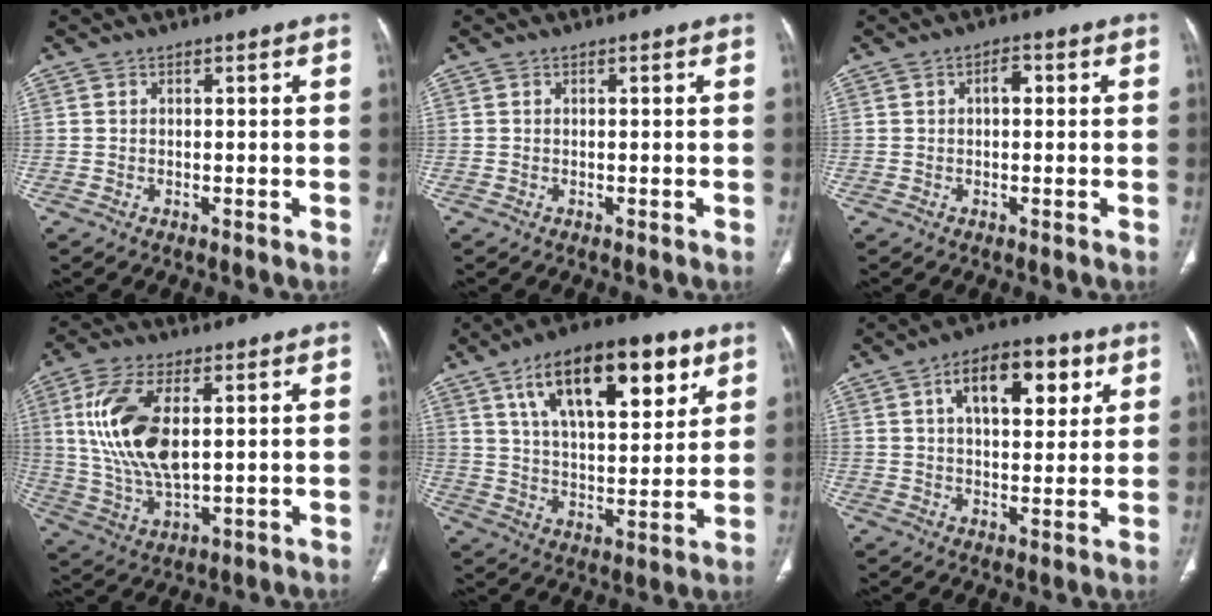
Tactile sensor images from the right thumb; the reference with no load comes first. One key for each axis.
{"total": 0.0}
{"total": 2.3, "fx": 0.3, "fy": 1.3, "fz": 1.8, "tx": -0.026, "ty": 0.009, "tz": 0.002}
{"total": 15.3, "fx": 3.1, "fy": 7.2, "fz": 13.1, "tx": -0.266, "ty": -0.015, "tz": 0.066}
{"total": 21.8, "fx": 10.5, "fy": 9.5, "fz": 16.5, "tx": -0.226, "ty": -0.028, "tz": 0.176}
{"total": 14.1, "fx": 5.5, "fy": 7.2, "fz": 10.8, "tx": -0.122, "ty": -0.007, "tz": 0.082}